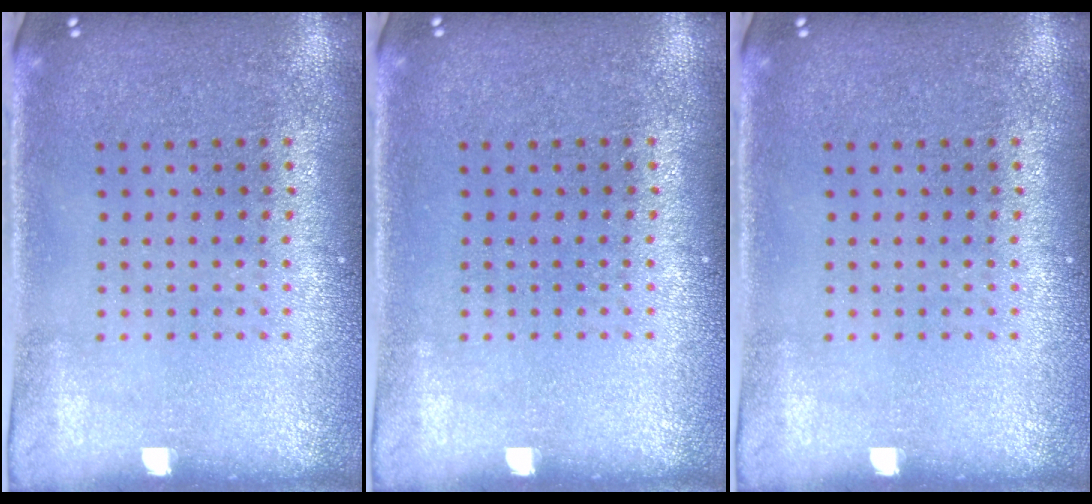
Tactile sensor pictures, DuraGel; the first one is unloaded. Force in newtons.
{"total": 0.0}
{"total": 0.0}